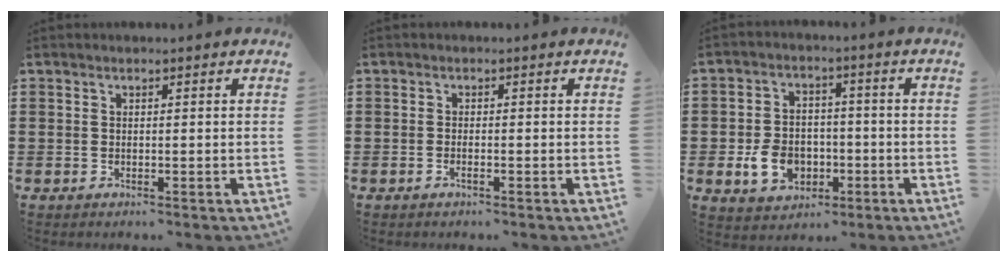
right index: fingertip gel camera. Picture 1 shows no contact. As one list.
[{"total": 0.7, "force": [-0.4, 0.1, 0.6], "torque": [-0.011, -0.005, -0.006]}, {"total": 7.5, "force": [-2.3, 5.6, 4.5], "torque": [-0.093, 0.007, -0.042]}]